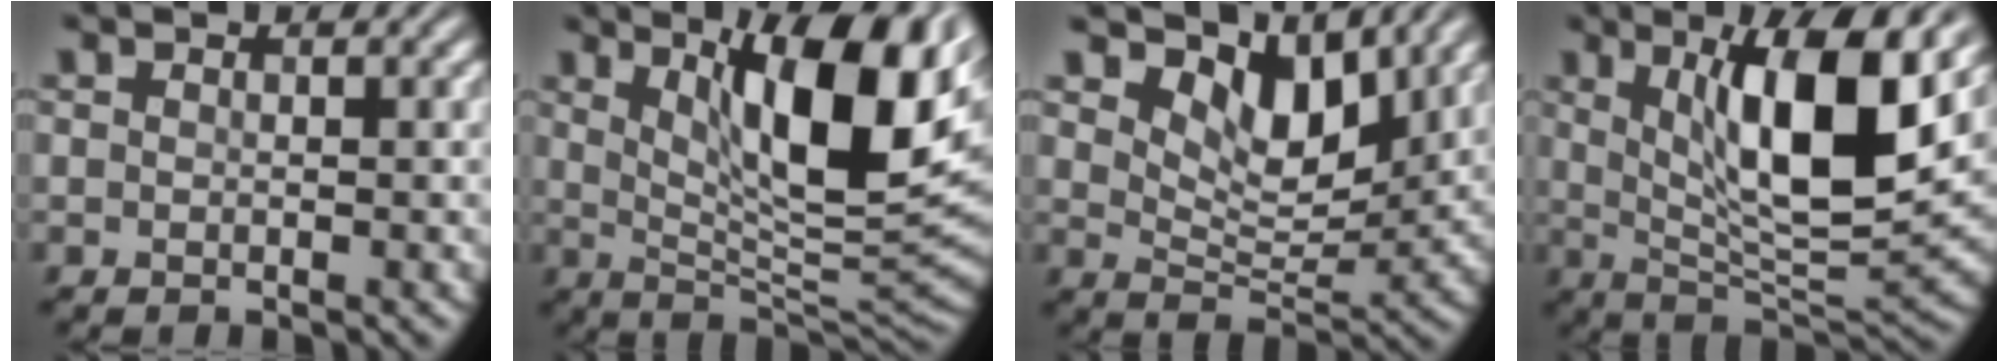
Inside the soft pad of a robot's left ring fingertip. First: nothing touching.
{"total": 13.4, "force": [5.0, 3.8, 11.8], "torque": [-0.171, 0.003, 0.083]}
{"total": 6.3, "force": [4.3, 2.8, 3.6], "torque": [-0.062, -0.008, 0.063]}
{"total": 10.9, "force": [3.5, 2.8, 9.9], "torque": [-0.152, -0.011, 0.064]}